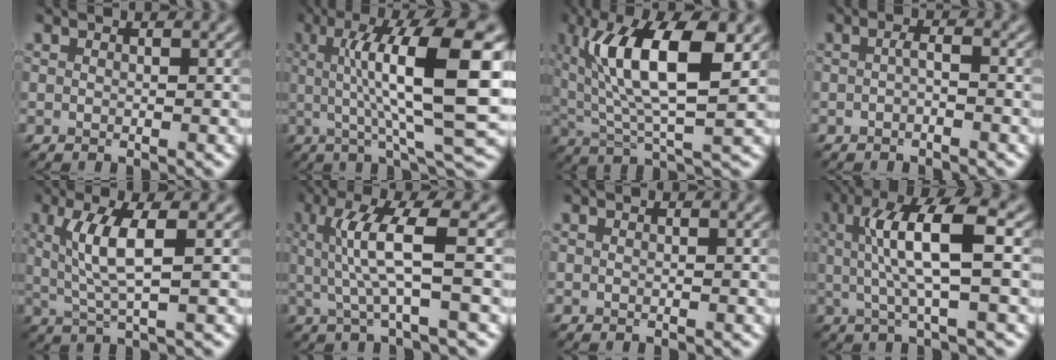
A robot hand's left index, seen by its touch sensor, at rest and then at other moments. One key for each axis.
{"total": 12.6, "fx": 1.9, "fy": 2.8, "fz": 12.1, "tx": -0.173, "ty": 0.011, "tz": 0.031}
{"total": 10.0, "fx": 3.3, "fy": 3.1, "fz": 9.0, "tx": -0.158, "ty": 0.000, "tz": 0.059}
{"total": 1.1, "fx": -0.3, "fy": 0.2, "fz": 1.0, "tx": -0.020, "ty": 0.002, "tz": -0.007}
{"total": 4.7, "fx": 1.1, "fy": 0.9, "fz": 4.5, "tx": -0.092, "ty": 0.002, "tz": 0.025}
{"total": 5.2, "fx": 0.7, "fy": 0.8, "fz": 5.1, "tx": -0.107, "ty": 0.004, "tz": 0.015}
{"total": 0.0}
{"total": 7.0, "fx": 1.1, "fy": 1.4, "fz": 6.8, "tx": -0.126, "ty": 0.007, "tz": 0.019}